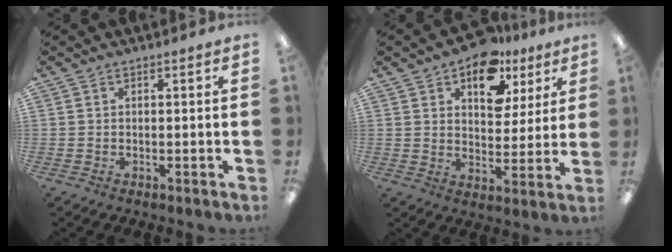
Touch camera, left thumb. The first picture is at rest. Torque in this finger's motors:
{"motor_torque": [0.28, 0.31, 0.12, -0.16, 0.00]}